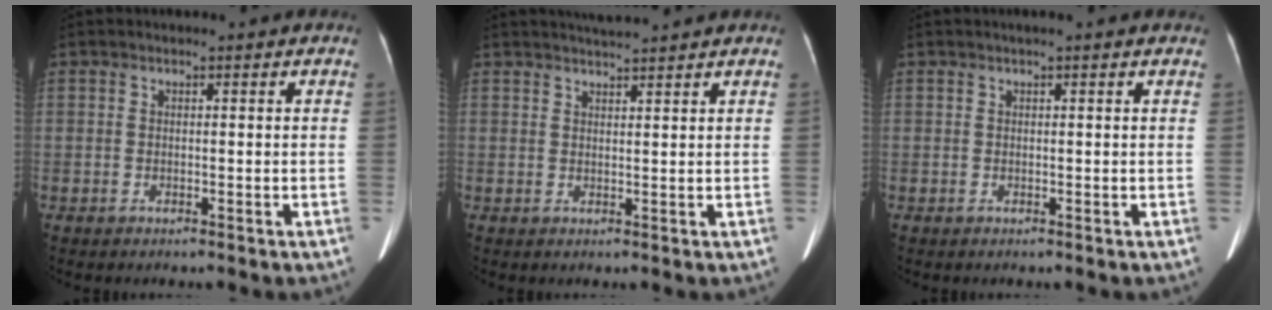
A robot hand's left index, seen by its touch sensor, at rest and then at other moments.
{"total": 3.6, "force": [3.4, -0.6, 1.0], "torque": [-0.015, 0.016, 0.055]}
{"total": 1.0, "force": [0.7, -0.1, 0.6], "torque": [-0.010, 0.011, 0.013]}